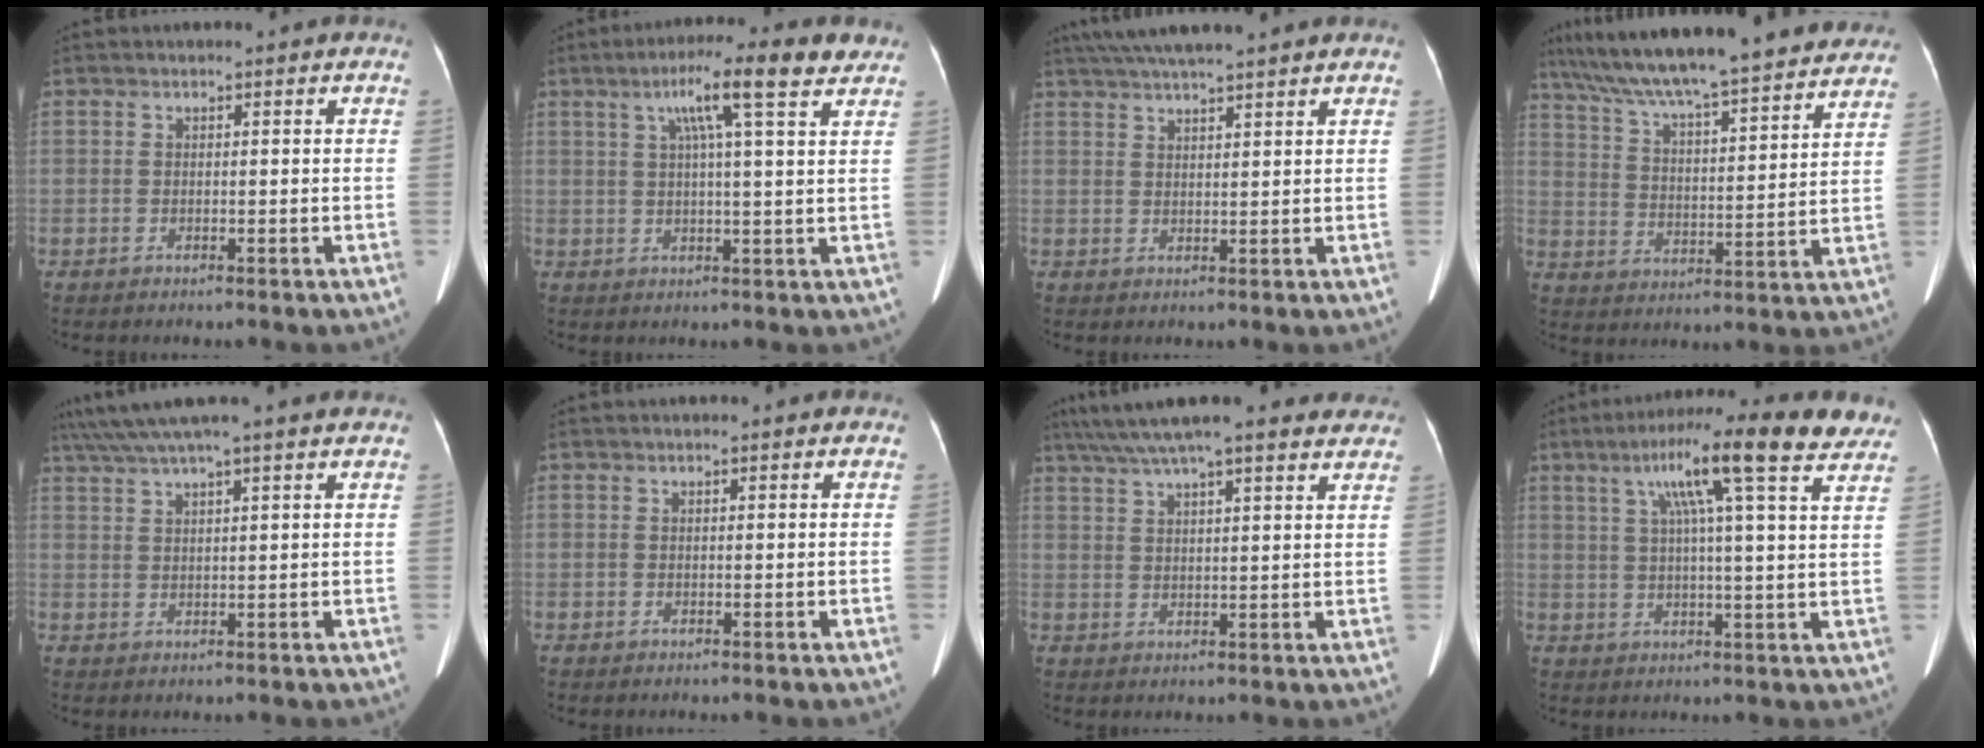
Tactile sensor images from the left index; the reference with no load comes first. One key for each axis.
{"total": 10.0, "fx": 5.7, "fy": 0.3, "fz": 8.3, "tx": -0.131, "ty": 0.026, "tz": 0.081}
{"total": 10.3, "fx": 8.8, "fy": -0.1, "fz": 5.4, "tx": -0.092, "ty": 0.038, "tz": 0.127}
{"total": 27.3, "fx": 24.1, "fy": 3.1, "fz": 12.5, "tx": -0.205, "ty": 0.001, "tz": 0.331}
{"total": 10.2, "fx": 8.7, "fy": -1.0, "fz": 5.3, "tx": -0.099, "ty": 0.037, "tz": 0.123}
{"total": 0.9, "fx": 0.7, "fy": 0.2, "fz": 0.5, "tx": -0.010, "ty": 0.011, "tz": 0.011}
{"total": 21.2, "fx": 18.2, "fy": 3.3, "fz": 10.3, "tx": -0.176, "ty": 0.045, "tz": 0.244}
{"total": 17.1, "fx": 11.0, "fy": 0.9, "fz": 13.1, "tx": -0.203, "ty": 0.044, "tz": 0.140}